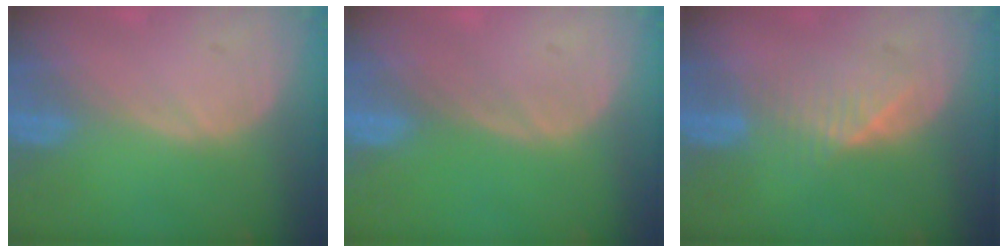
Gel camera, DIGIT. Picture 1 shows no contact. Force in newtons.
{"total": 0.0}
{"total": 4.1, "press": 4.0, "slide": 0.9}